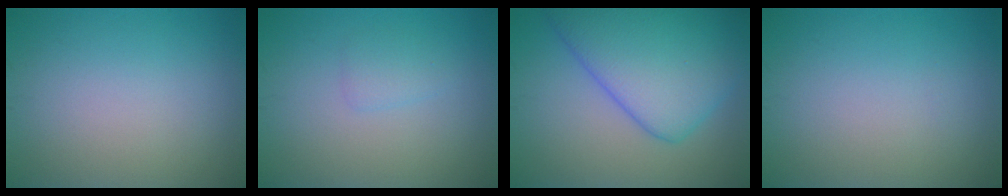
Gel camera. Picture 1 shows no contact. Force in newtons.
{"total": 1.2, "press": 1.2, "slide": 0.1}
{"total": 9.8, "press": 9.8, "slide": 0.2}
{"total": 0.0}